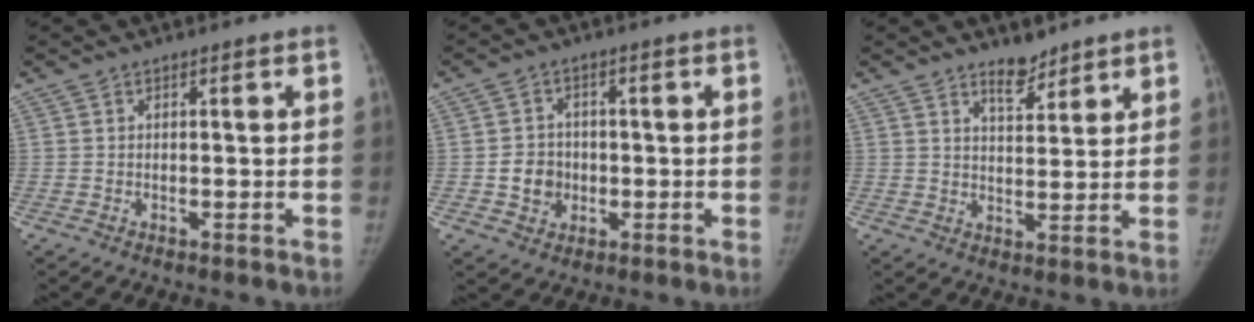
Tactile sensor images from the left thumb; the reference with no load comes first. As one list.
[{"total": 5.6, "force": [-0.8, 5.1, 2.3], "torque": [-0.016, 0.008, -0.012]}, {"total": 4.7, "force": [3.9, 1.9, 1.9], "torque": [-0.013, -0.032, 0.065]}]